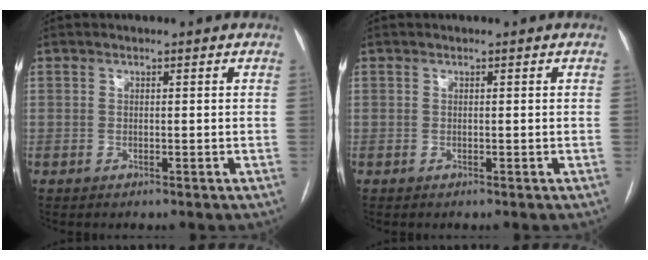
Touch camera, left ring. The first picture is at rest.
{"total": 0.0}